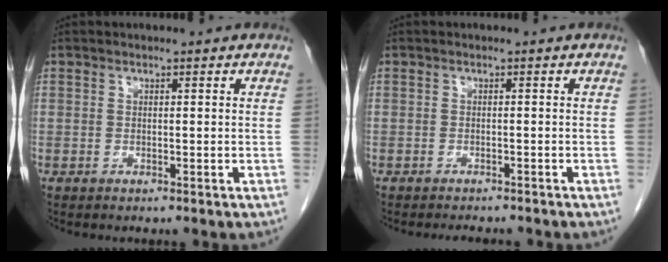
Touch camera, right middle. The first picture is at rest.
{"total": 3.6, "force": [-3.3, 0.8, 1.1], "torque": [-0.014, -0.005, -0.040]}